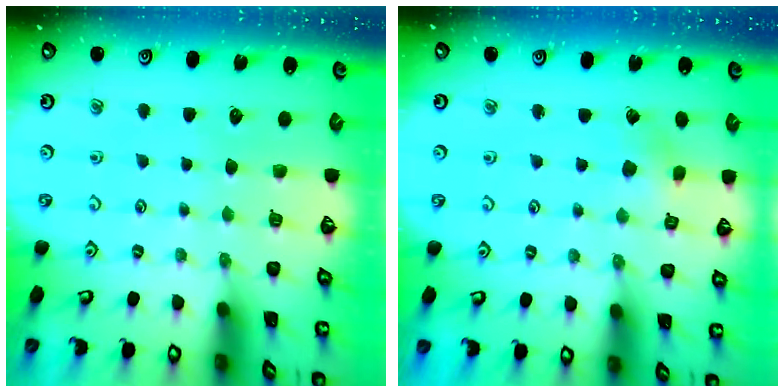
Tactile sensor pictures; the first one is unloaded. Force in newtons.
{"total": 2.1, "press": 2.1, "slide": 0.2}